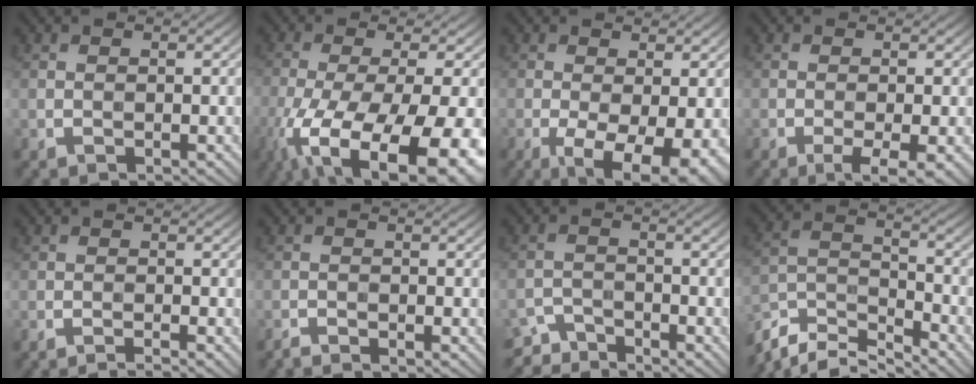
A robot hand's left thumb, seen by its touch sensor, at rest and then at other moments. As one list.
[{"total": 18.0, "force": [-8.6, 6.5, 14.4], "torque": [-0.281, -0.068, -0.109]}, {"total": 8.9, "force": [-3.3, 3.5, 7.5], "torque": [-0.134, -0.018, -0.044]}, {"total": 3.4, "force": [-1.5, 0.5, 3.0], "torque": [-0.055, -0.001, -0.024]}, {"total": 2.1, "force": [-1.6, 0.1, 1.3], "torque": [-0.015, 0.002, -0.034]}, {"total": 1.5, "force": [-1.5, 0.0, 0.4], "torque": [-0.006, -0.003, -0.034]}, {"total": 4.0, "force": [-3.6, 1.3, 1.0], "torque": [-0.017, -0.005, -0.074]}, {"total": 8.3, "force": [-6.8, 2.6, 4.0], "torque": [-0.087, -0.013, -0.139]}]